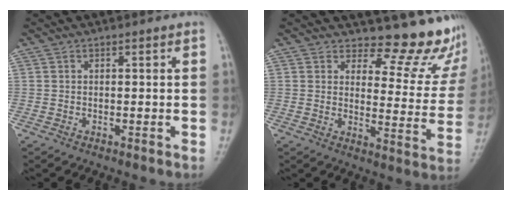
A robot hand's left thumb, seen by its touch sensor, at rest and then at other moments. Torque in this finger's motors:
{"motor_torque": [0.85, 0.92, 0.02, -0.02, -0.06]}